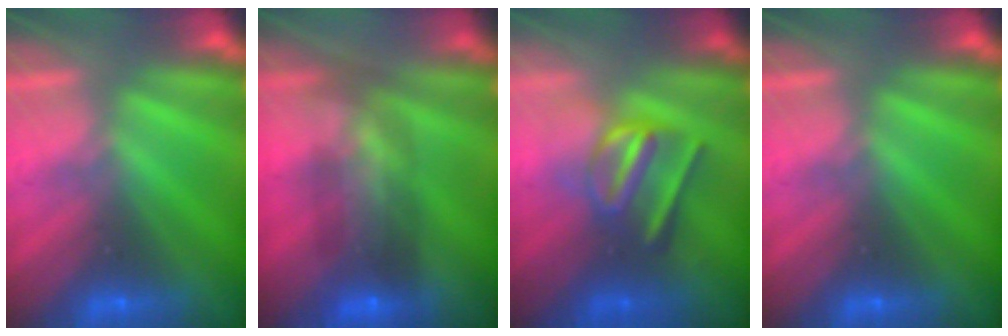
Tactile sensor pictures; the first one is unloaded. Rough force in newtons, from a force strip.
{"total": 5.5}
{"total": 2.9}
{"total": 0.0}